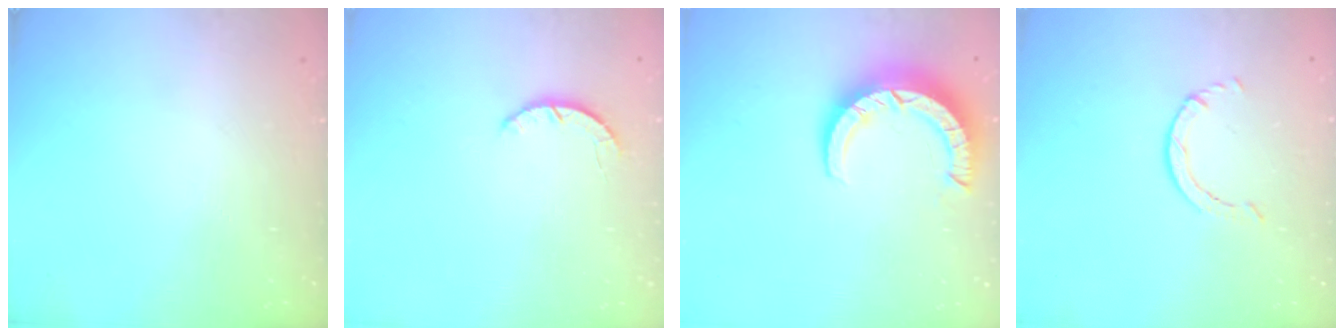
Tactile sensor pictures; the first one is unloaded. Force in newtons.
{"total": 2.2, "press": 2.2, "slide": 0.3}
{"total": 8.9, "press": 8.8, "slide": 1.1}
{"total": 0.8, "press": 0.7, "slide": 0.2}